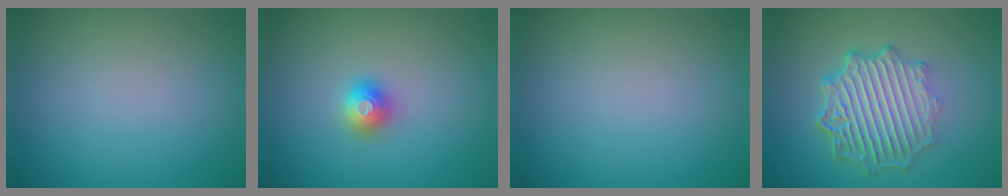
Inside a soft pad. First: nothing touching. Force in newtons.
{"total": 2.0, "press": 2.0, "slide": 0.2}
{"total": 0.0}
{"total": 7.1, "press": 5.4, "slide": 4.7}